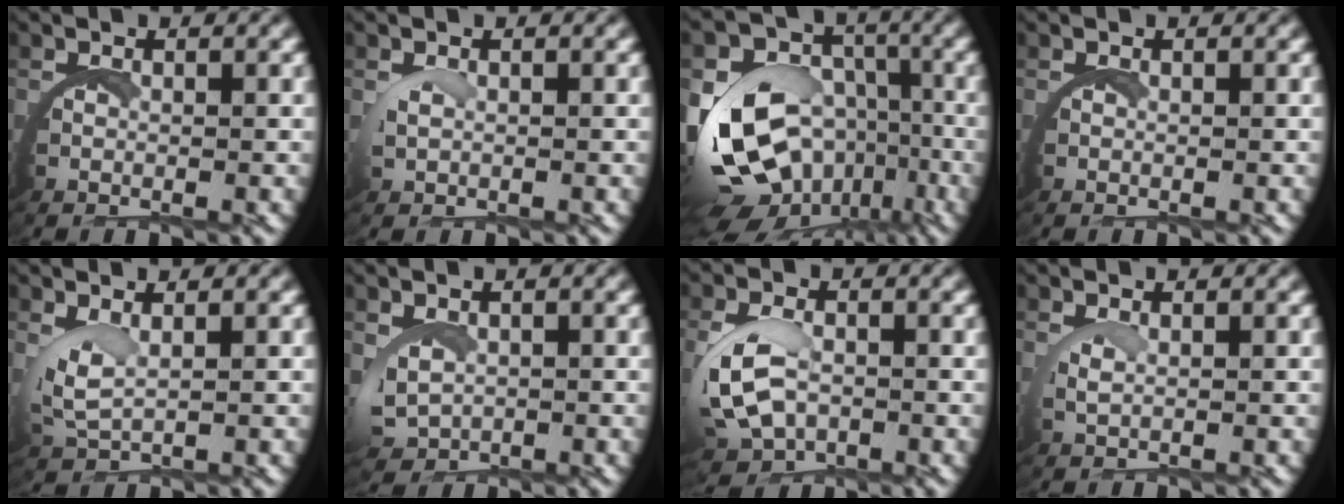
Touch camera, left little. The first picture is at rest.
{"total": 0.9, "force": [0.8, -0.1, 0.3], "torque": [-0.025, -0.006, 0.019]}
{"total": 11.3, "force": [-2.4, 9.0, 6.3], "torque": [-0.155, -0.050, -0.027]}
{"total": 0.0}
{"total": 2.4, "force": [1.5, 0.8, 1.6], "torque": [-0.059, -0.009, 0.037]}
{"total": 2.2, "force": [1.0, 1.5, 1.3], "torque": [-0.059, -0.017, 0.028]}
{"total": 4.7, "force": [0.3, 3.4, 3.2], "torque": [-0.105, -0.017, 0.015]}
{"total": 1.3, "force": [1.2, -0.4, 0.5], "torque": [-0.019, -0.002, 0.024]}